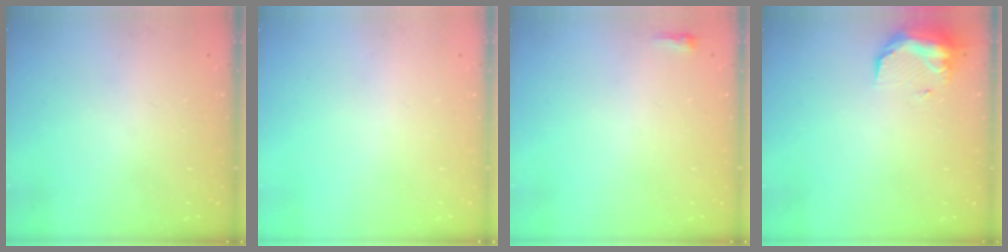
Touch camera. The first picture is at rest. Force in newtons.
{"total": 0.0}
{"total": 2.3, "press": 2.2, "slide": 0.7}
{"total": 9.7, "press": 9.6, "slide": 0.9}